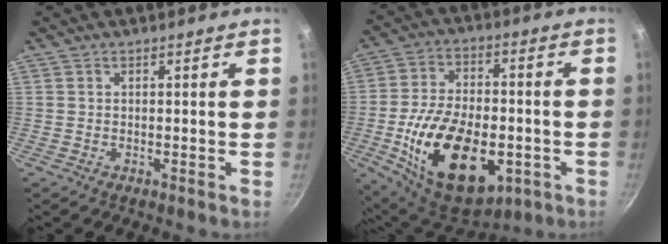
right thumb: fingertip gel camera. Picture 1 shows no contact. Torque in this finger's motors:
{"motor_torque": [-0.36, 1.65, 1.93, -0.85, 0.19]}